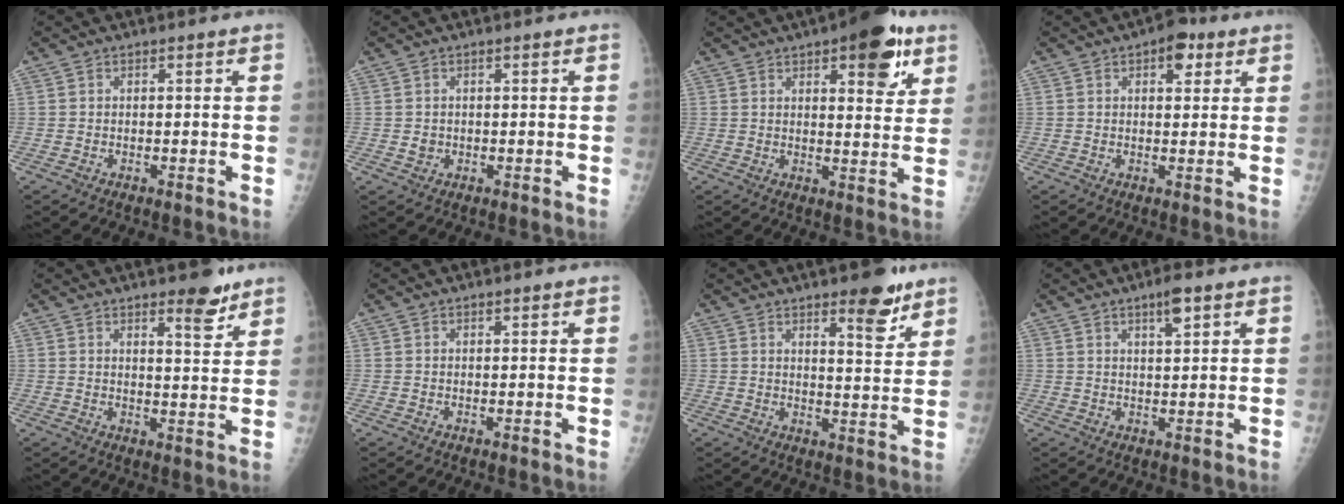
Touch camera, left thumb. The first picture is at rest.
{"total": 1.3, "force": [0.0, 1.2, 0.5], "torque": [-0.002, 0.001, 0.004]}
{"total": 12.0, "force": [6.3, 4.6, 9.2], "torque": [-0.087, -0.024, 0.078]}
{"total": 5.4, "force": [2.7, 2.9, 3.7], "torque": [-0.025, -0.006, 0.031]}
{"total": 6.0, "force": [4.3, 1.6, 3.9], "torque": [-0.039, -0.030, 0.058]}
{"total": 0.5, "force": [0.4, 0.2, 0.3], "torque": [-0.004, -0.002, 0.007]}
{"total": 8.4, "force": [5.6, 2.4, 5.7], "torque": [-0.059, -0.038, 0.079]}
{"total": 4.0, "force": [2.4, 0.9, 3.1], "torque": [-0.047, -0.011, 0.040]}